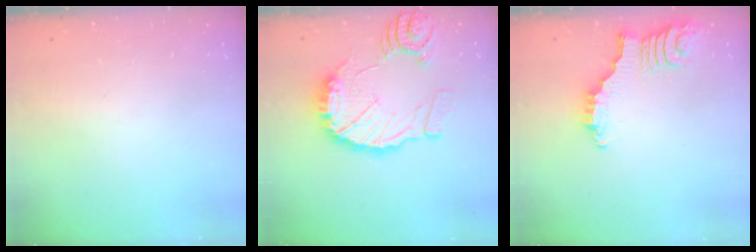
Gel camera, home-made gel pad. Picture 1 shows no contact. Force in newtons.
{"total": 17.3, "press": 17.1, "slide": 2.0}
{"total": 2.9, "press": 2.9, "slide": 0.4}